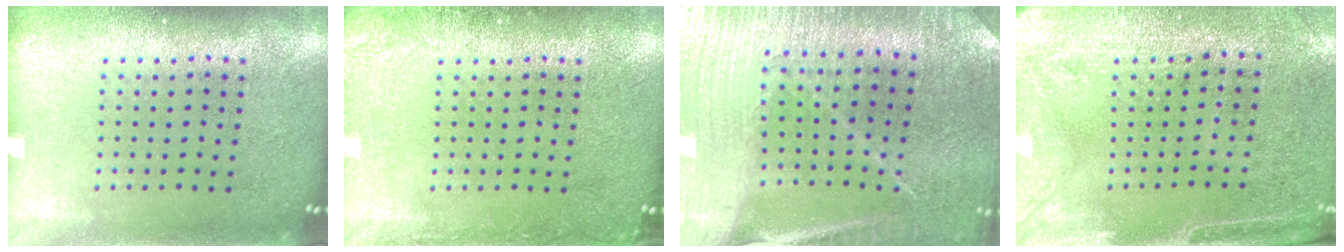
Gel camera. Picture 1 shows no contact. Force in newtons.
{"total": 1.3, "press": 1.3, "slide": 0.1}
{"total": 2.3, "press": 2.3, "slide": 0.1}
{"total": 2.9, "press": 2.5, "slide": 1.6}